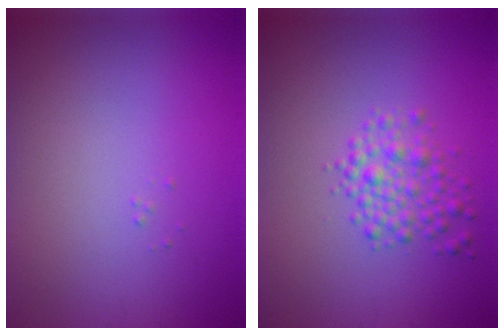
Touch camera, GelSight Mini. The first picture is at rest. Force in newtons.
{"total": 2.8, "press": 2.8, "slide": 0.1}